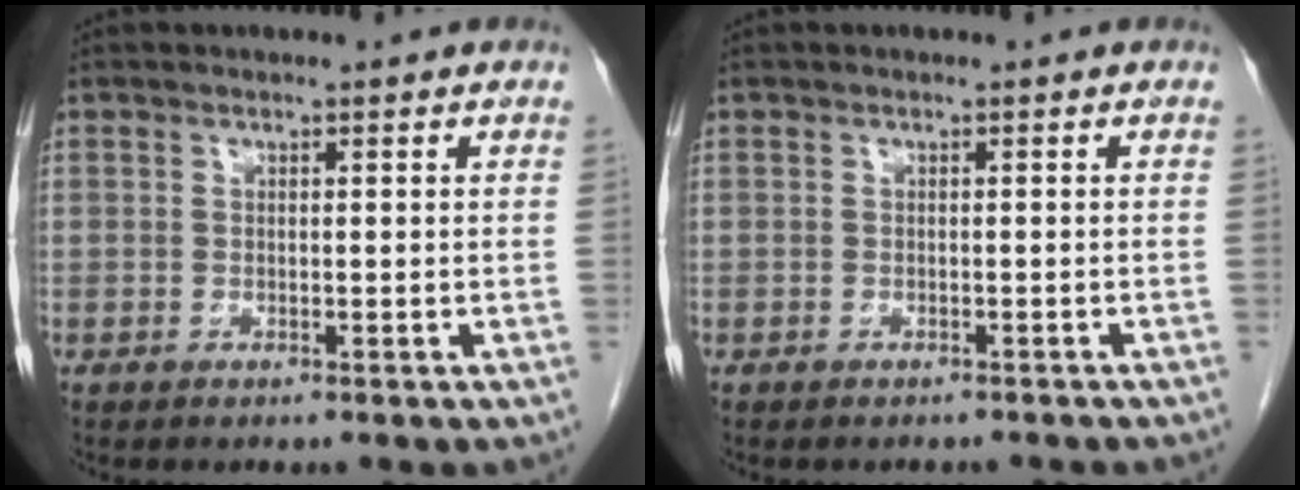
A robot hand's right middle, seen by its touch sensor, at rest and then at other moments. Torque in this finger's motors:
{"motor_torque": [0.04, -0.02, 0.00, 0.01]}